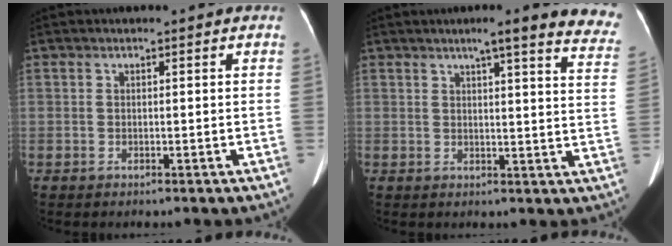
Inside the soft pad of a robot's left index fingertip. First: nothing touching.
{"total": 16.5, "force": [14.0, 1.3, 8.5], "torque": [-0.085, -0.028, 0.147]}